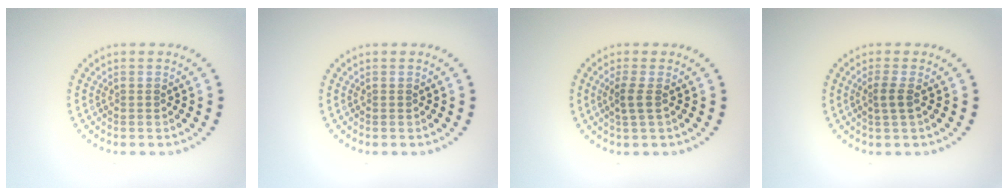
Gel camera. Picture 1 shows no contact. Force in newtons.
{"total": 0.0}
{"total": 1.6, "press": 1.3, "slide": 0.9}
{"total": 1.4, "press": 1.1, "slide": 0.8}